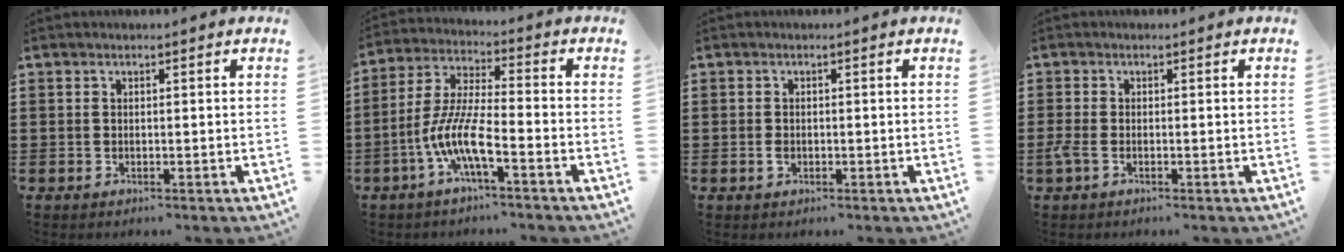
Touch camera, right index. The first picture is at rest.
{"total": 8.7, "force": [-4.2, 1.7, 7.5], "torque": [-0.180, -0.013, -0.087]}
{"total": 1.2, "force": [-0.4, 0.7, 0.9], "torque": [-0.026, -0.004, -0.009]}
{"total": 1.7, "force": [-0.9, 0.5, 1.4], "torque": [-0.040, -0.008, -0.020]}